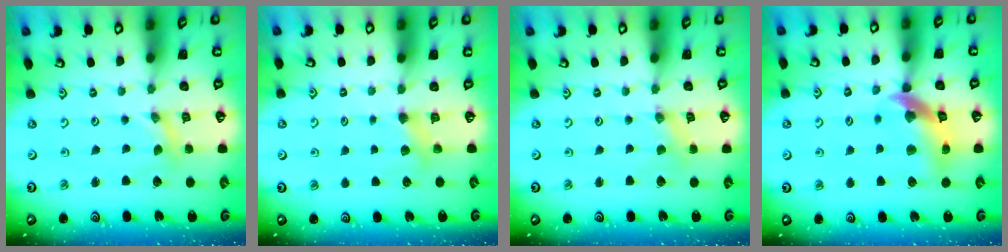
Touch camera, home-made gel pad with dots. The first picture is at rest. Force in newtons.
{"total": 3.5, "press": 3.5, "slide": 0.4}
{"total": 1.1, "press": 1.1, "slide": 0.2}
{"total": 12.8, "press": 12.7, "slide": 1.9}